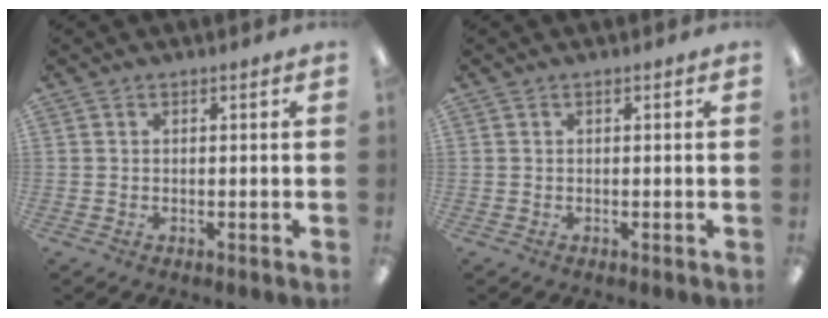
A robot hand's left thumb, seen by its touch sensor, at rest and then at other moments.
{"total": 0.0}